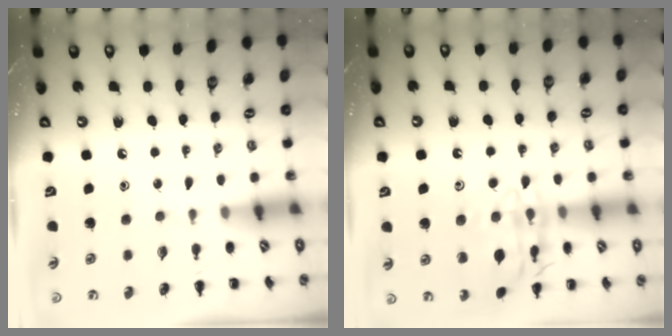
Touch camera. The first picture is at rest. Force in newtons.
{"total": 14.8, "press": 14.8, "slide": 0.9}